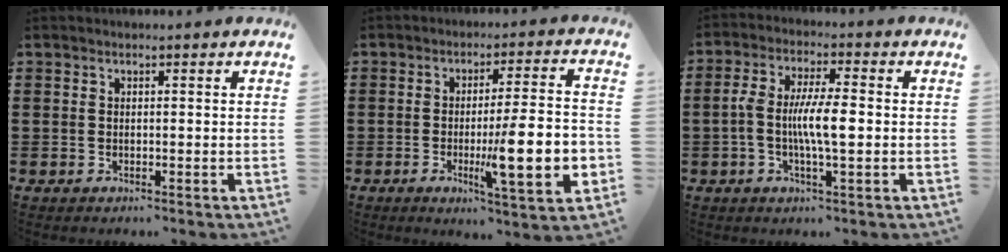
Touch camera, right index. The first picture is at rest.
{"total": 13.7, "force": [-2.8, 2.6, 13.2], "torque": [-0.210, -0.014, -0.046]}
{"total": 7.3, "force": [-0.8, 1.7, 7.1], "torque": [-0.145, -0.004, -0.021]}